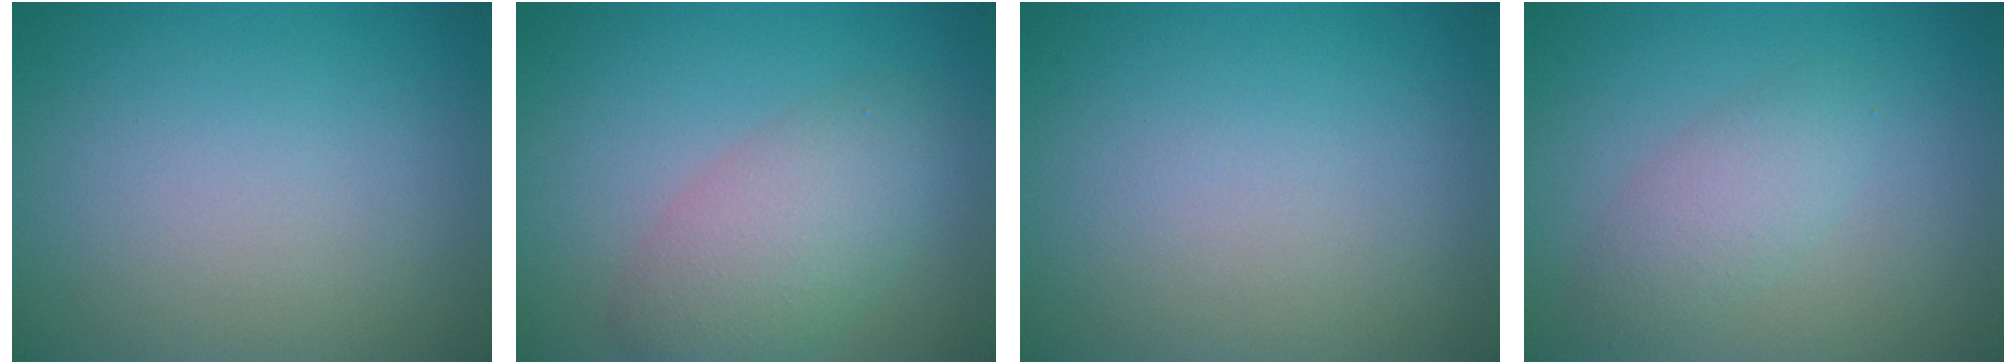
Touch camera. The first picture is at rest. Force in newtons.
{"total": 5.0, "press": 5.0, "slide": 0.2}
{"total": 0.0}
{"total": 2.7, "press": 2.7, "slide": 0.1}